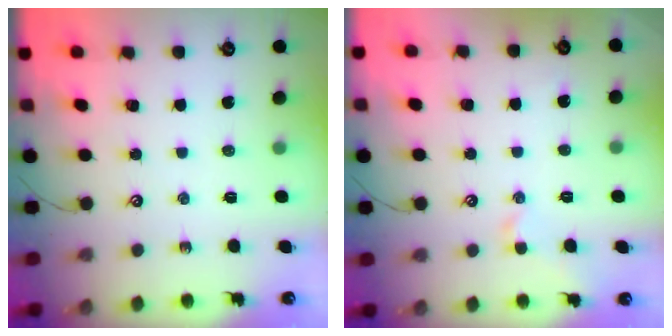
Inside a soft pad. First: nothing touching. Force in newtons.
{"total": 1.7, "press": 1.6, "slide": 0.3}